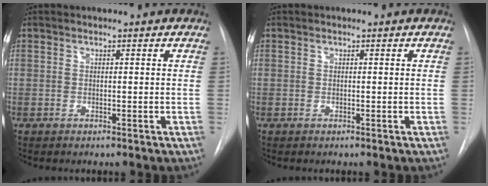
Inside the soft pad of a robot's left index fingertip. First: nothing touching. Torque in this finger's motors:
{"motor_torque": [0.00, 0.00, -0.02, 0.00]}